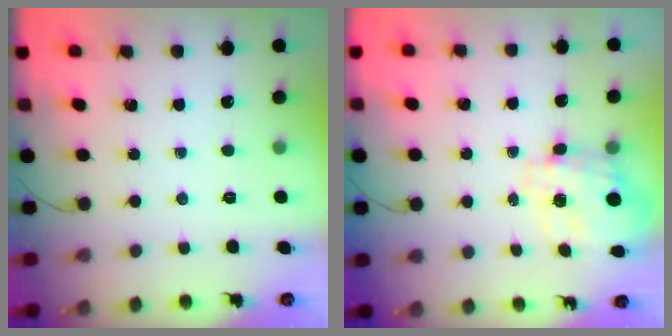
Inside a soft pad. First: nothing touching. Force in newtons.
{"total": 3.4, "press": 3.2, "slide": 1.1}